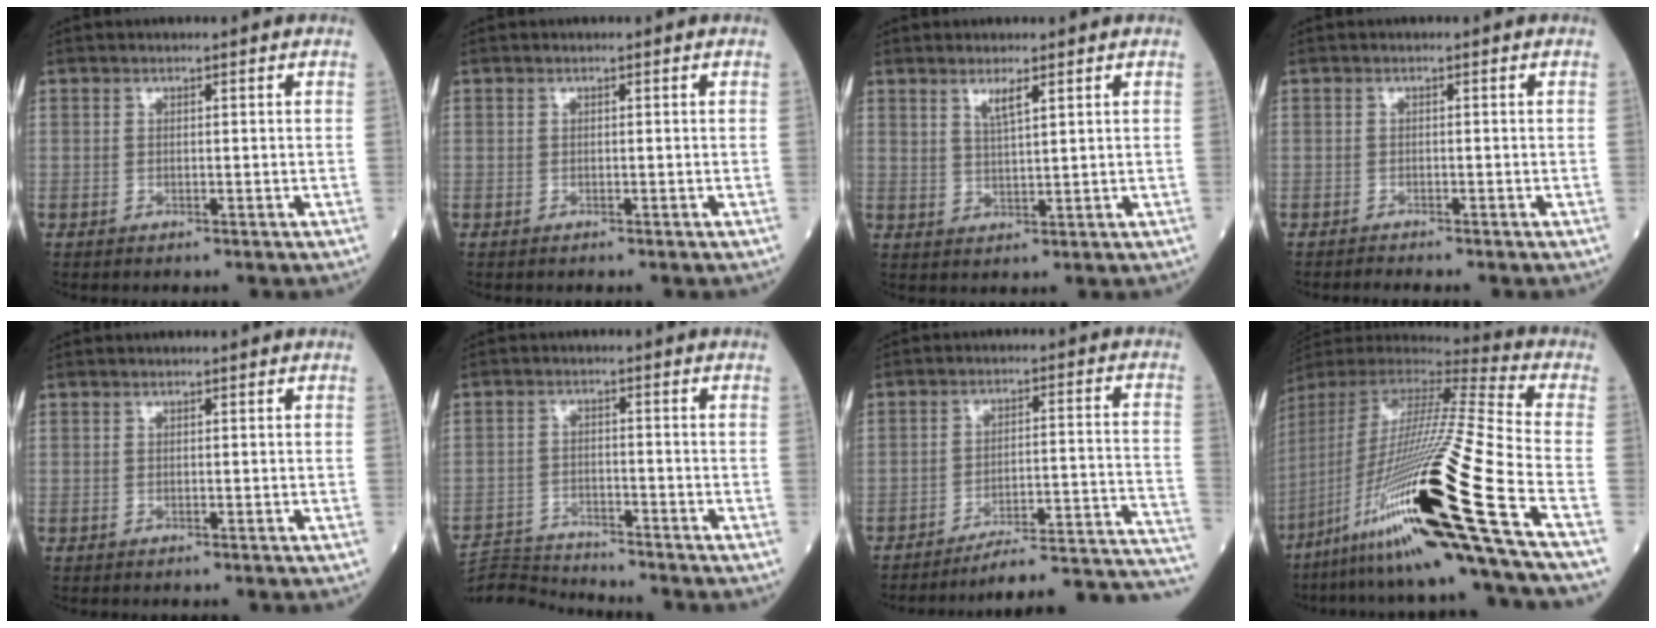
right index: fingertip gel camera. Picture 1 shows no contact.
{"total": 0.0}
{"total": 2.7, "force": [1.8, 0.1, 2.0], "torque": [-0.044, -0.003, 0.039]}
{"total": 1.3, "force": [-1.2, -0.3, 0.3], "torque": [-0.007, -0.001, -0.016]}
{"total": 0.0}
{"total": 6.7, "force": [-6.6, -0.8, -1.0], "torque": [0.013, -0.004, -0.119]}
{"total": 17.9, "force": [-17.3, -1.1, 4.5], "torque": [-0.006, 0.027, -0.225]}
{"total": 32.1, "force": [-14.2, -0.2, 28.9], "torque": [-0.529, -0.057, -0.259]}